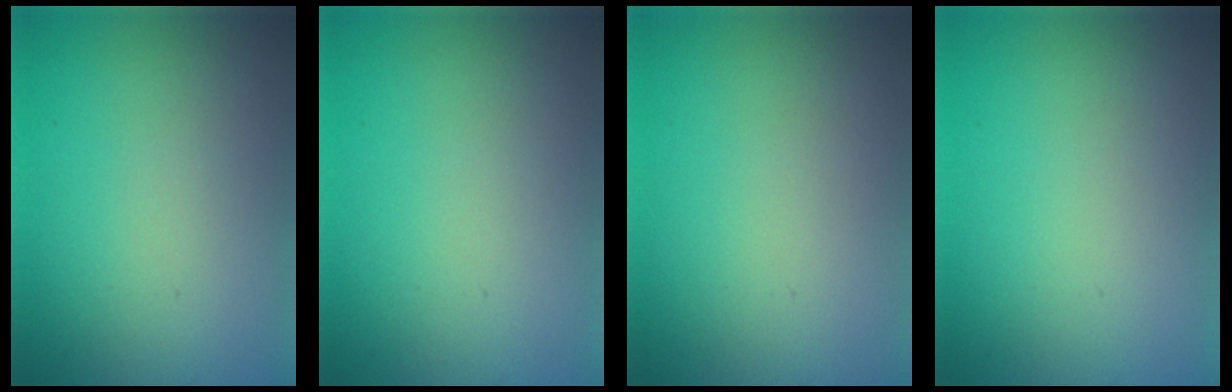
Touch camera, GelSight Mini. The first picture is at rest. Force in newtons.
{"total": 0.0}
{"total": 0.0}
{"total": 0.0}